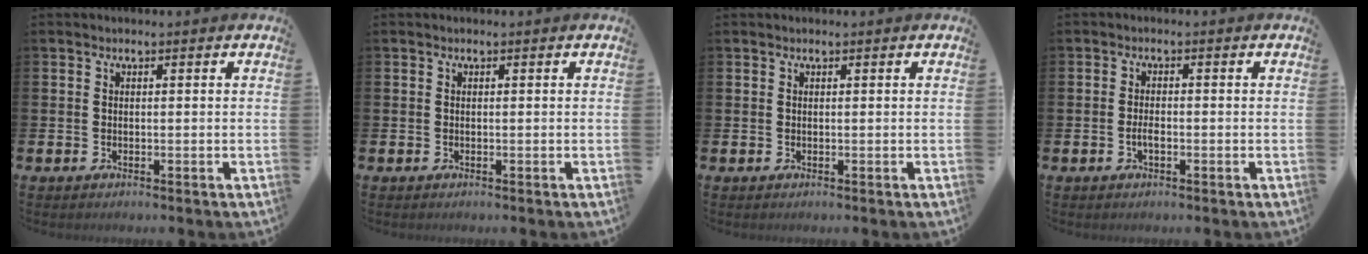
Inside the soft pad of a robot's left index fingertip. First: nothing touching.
{"total": 0.0}
{"total": 0.0}
{"total": 1.7, "force": [-0.5, 0.7, 1.5], "torque": [-0.023, -0.001, -0.012]}